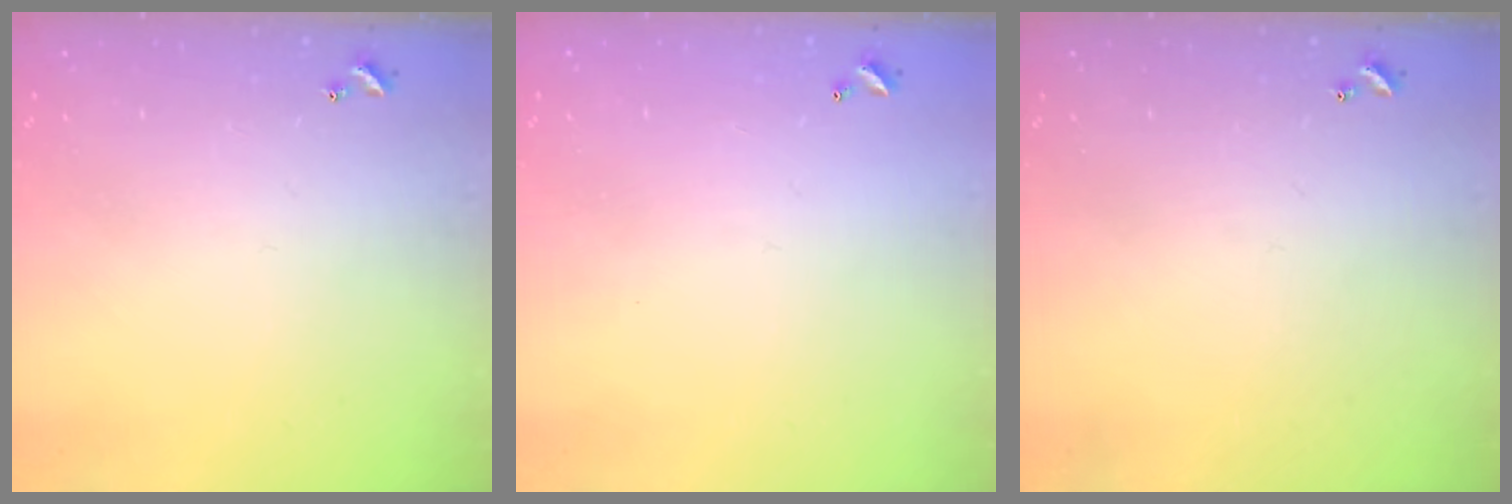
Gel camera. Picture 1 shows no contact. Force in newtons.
{"total": 2.7, "press": 2.7, "slide": 0.1}
{"total": 0.0}